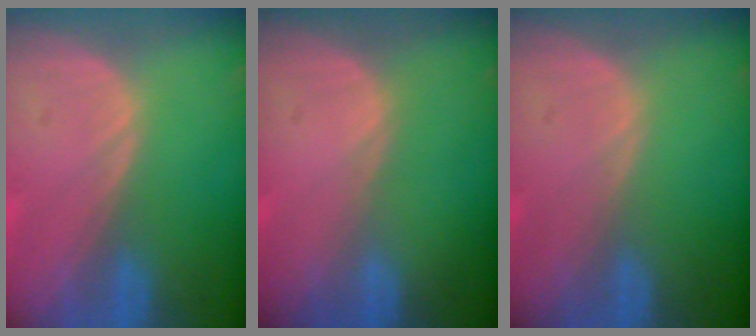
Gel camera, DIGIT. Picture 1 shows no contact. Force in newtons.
{"total": 0.0}
{"total": 0.0}